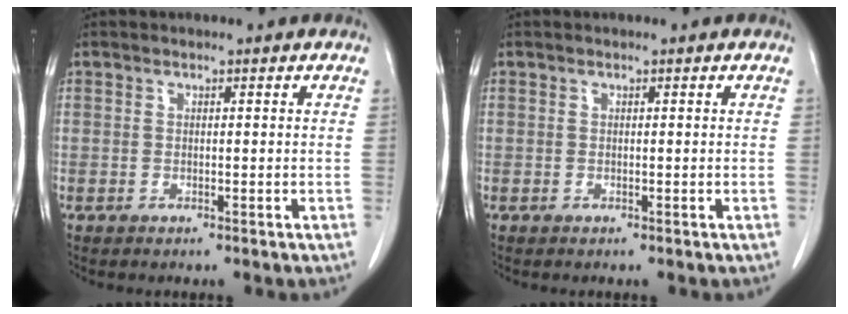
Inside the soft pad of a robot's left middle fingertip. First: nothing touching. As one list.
[{"total": 0.0}]